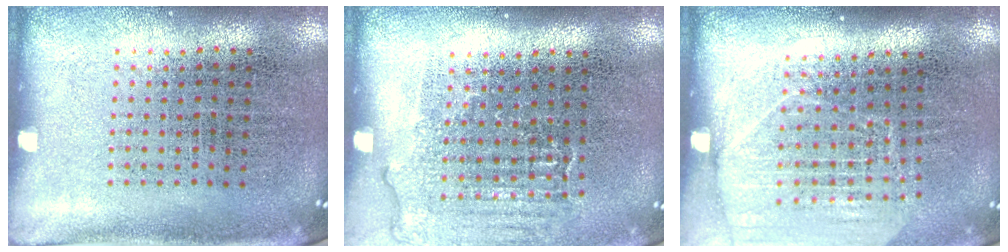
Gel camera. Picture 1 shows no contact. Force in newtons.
{"total": 1.0, "press": 1.0, "slide": 0.3}
{"total": 1.7, "press": 1.5, "slide": 0.8}